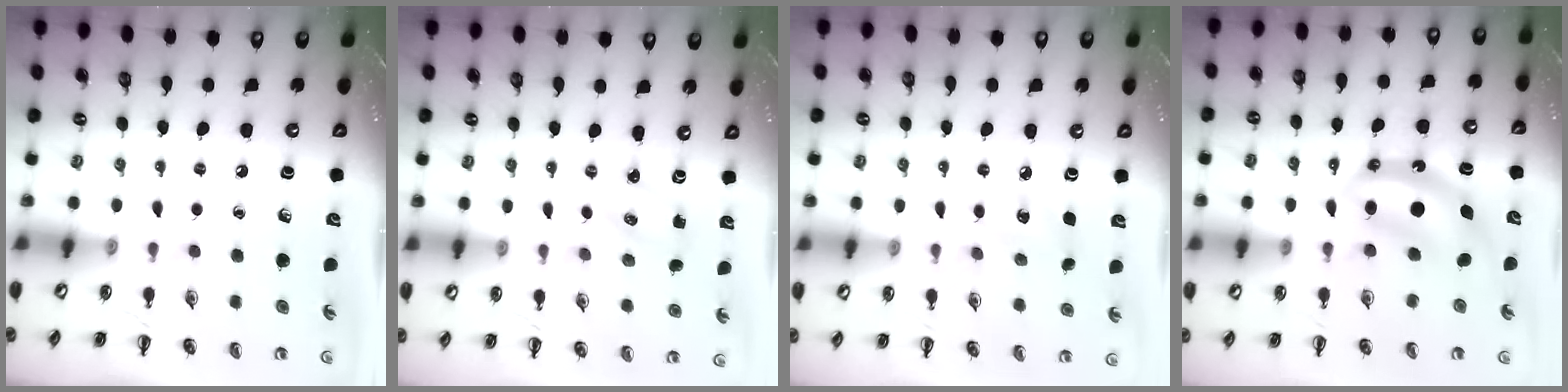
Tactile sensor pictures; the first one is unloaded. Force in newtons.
{"total": 2.3, "press": 2.2, "slide": 0.7}
{"total": 5.6, "press": 5.4, "slide": 1.5}
{"total": 7.2, "press": 7.2, "slide": 0.7}